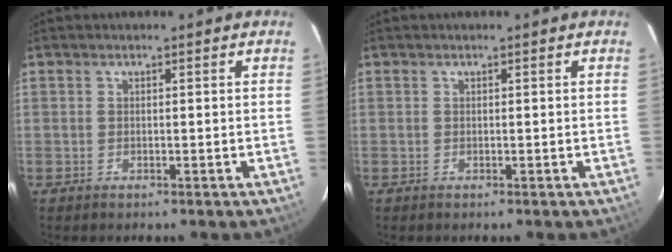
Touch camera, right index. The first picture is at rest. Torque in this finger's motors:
{"motor_torque": [0.00, 0.00, 0.00, 0.00]}